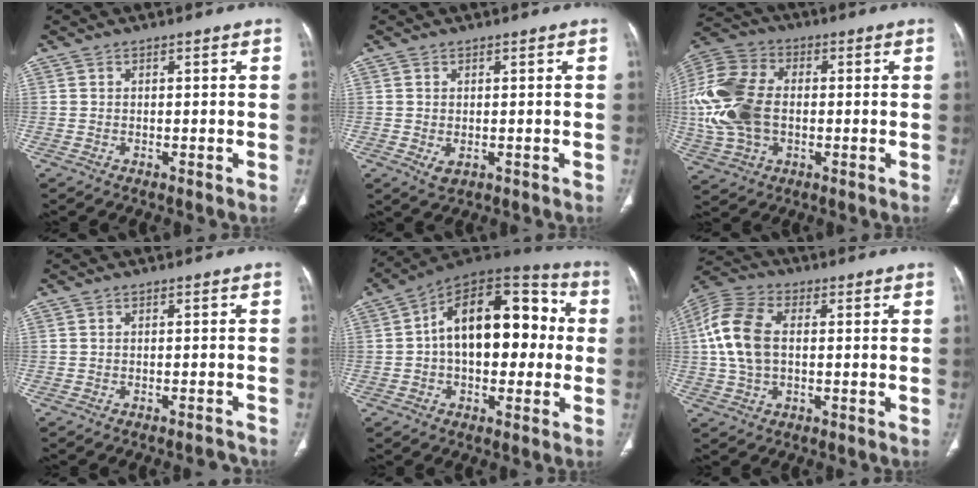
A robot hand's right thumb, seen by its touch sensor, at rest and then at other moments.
{"total": 2.1, "force": [-0.4, 1.4, 1.5], "torque": [-0.024, -0.004, 0.001]}
{"total": 18.3, "force": [-0.5, 12.0, 13.8], "torque": [-0.308, 0.014, -0.005]}
{"total": 2.1, "force": [-2.0, 0.3, 0.4], "torque": [-0.008, 0.017, -0.021]}
{"total": 20.2, "force": [1.1, 11.6, 16.5], "torque": [-0.221, 0.049, 0.010]}
{"total": 11.8, "force": [0.7, 7.4, 9.2], "torque": [-0.205, 0.022, 0.009]}